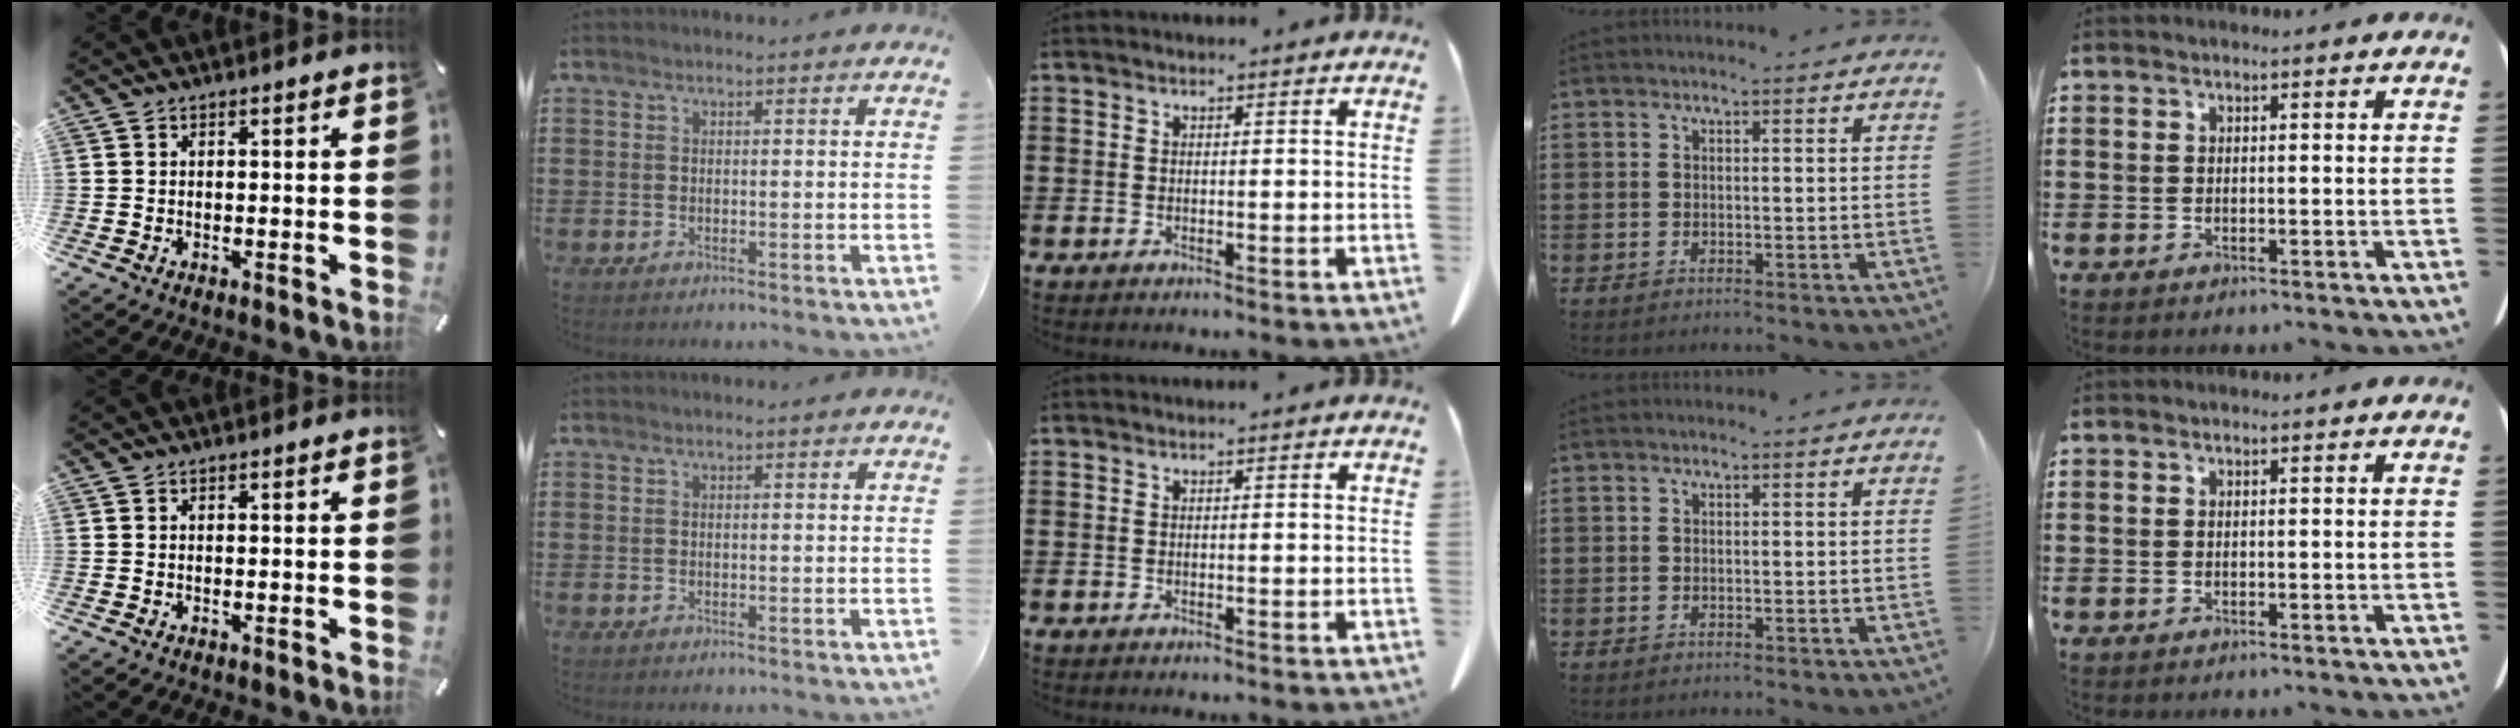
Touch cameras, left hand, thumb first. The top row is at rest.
{}